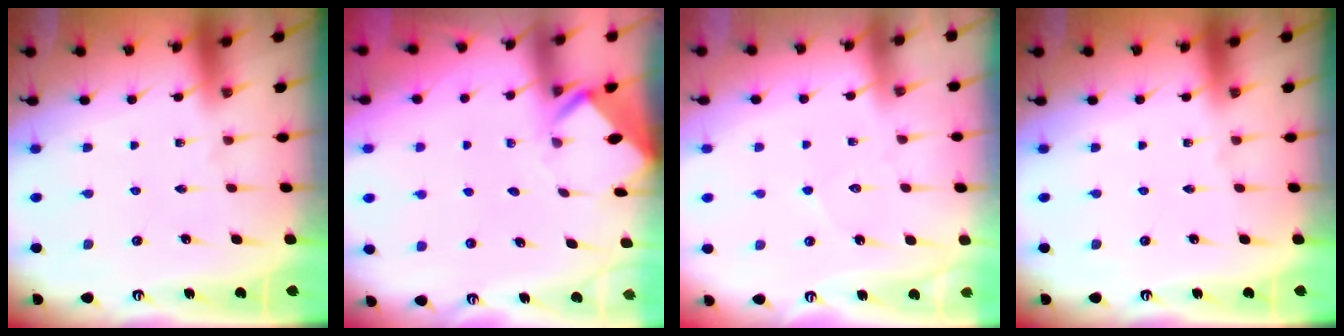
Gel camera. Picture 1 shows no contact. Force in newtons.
{"total": 3.3, "press": 3.3, "slide": 0.1}
{"total": 3.9, "press": 3.9, "slide": 0.3}
{"total": 0.0}